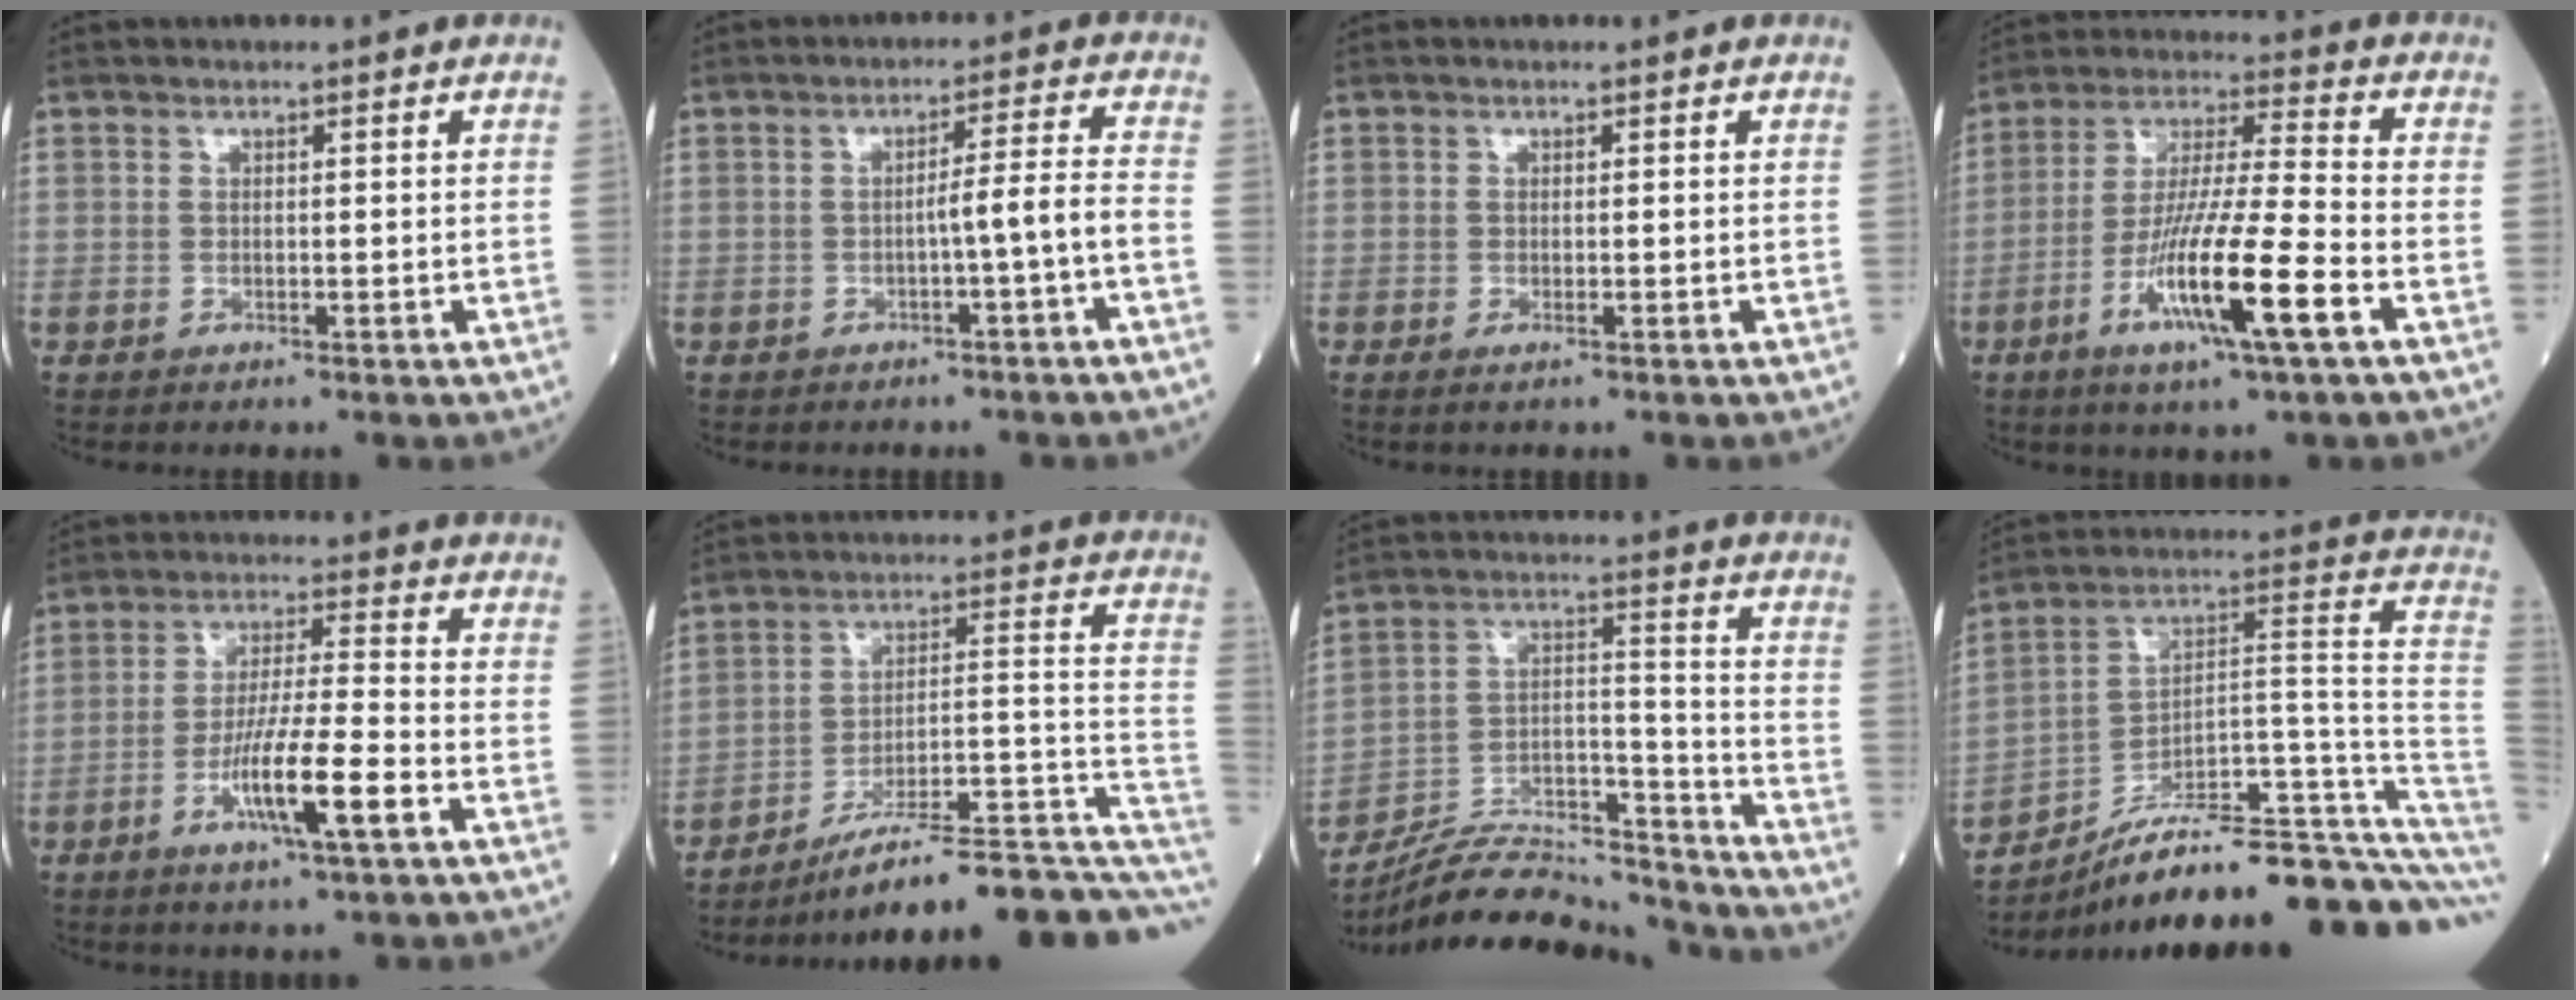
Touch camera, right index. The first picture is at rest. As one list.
[{"total": 4.3, "force": [-1.8, -1.0, 3.8], "torque": [-0.056, 0.009, -0.027]}, {"total": 0.7, "force": [-0.3, 0.0, 0.6], "torque": [-0.012, -0.003, -0.005]}, {"total": 15.1, "force": [-6.1, 0.3, 13.8], "torque": [-0.269, -0.019, -0.112]}, {"total": 10.3, "force": [-4.3, 0.2, 9.4], "torque": [-0.172, -0.009, -0.079]}, {"total": 19.4, "force": [-11.9, 3.8, 14.9], "torque": [-0.141, 0.054, -0.170]}, {"total": 20.4, "force": [-19.8, 2.0, 4.9], "torque": [-0.107, 0.024, -0.322]}, {"total": 25.5, "force": [-20.2, 0.6, 15.5], "torque": [-0.126, 0.050, -0.307]}]